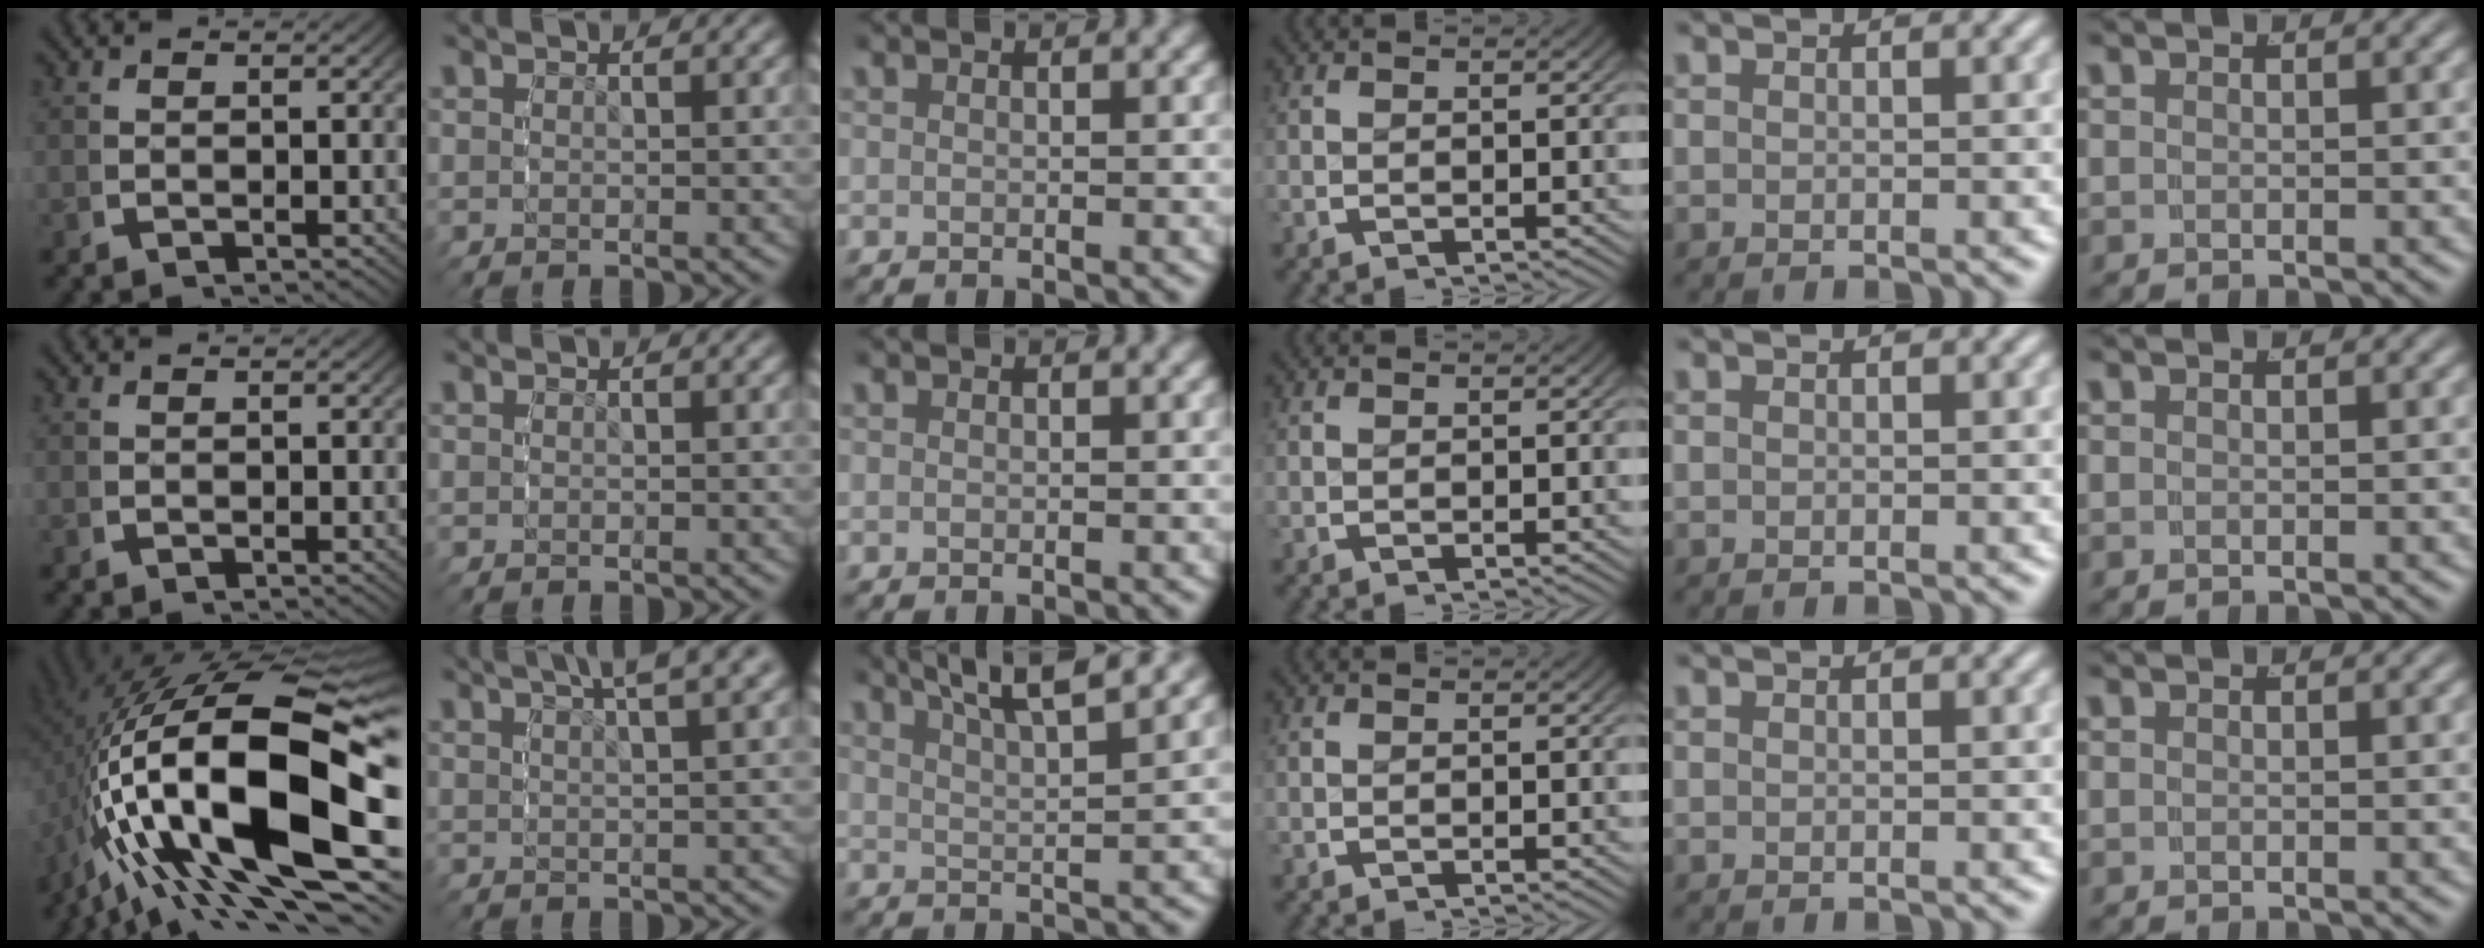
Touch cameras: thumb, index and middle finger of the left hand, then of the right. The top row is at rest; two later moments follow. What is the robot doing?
{"motion": "grasp_and_lifting", "object": "dispenser bottle"}